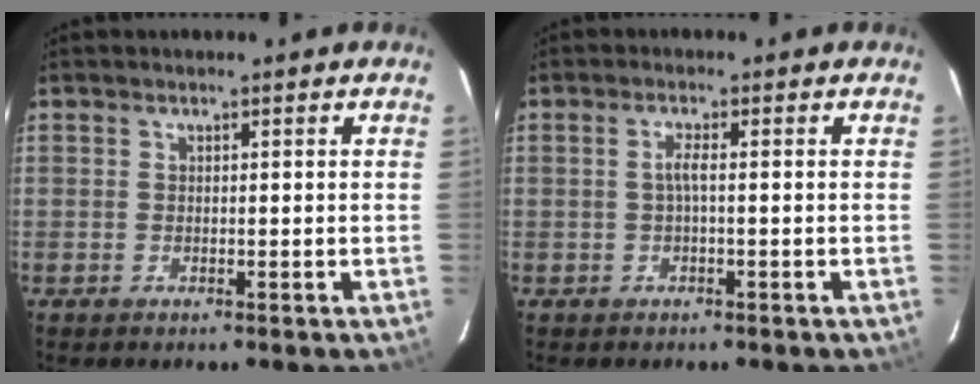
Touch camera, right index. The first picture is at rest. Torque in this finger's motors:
{"motor_torque": [0.16, 0.11, 0.19, 0.05]}